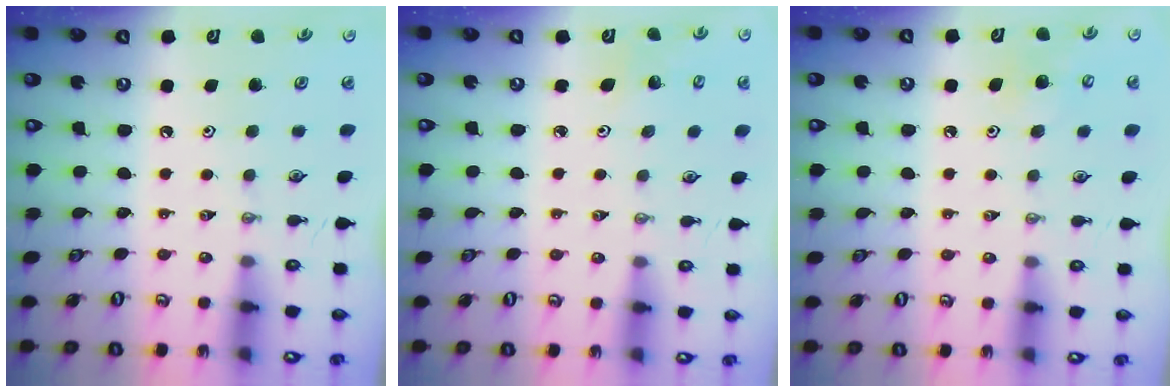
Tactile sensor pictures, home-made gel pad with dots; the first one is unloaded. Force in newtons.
{"total": 2.8, "press": 2.8, "slide": 0.2}
{"total": 6.8, "press": 6.8, "slide": 0.6}